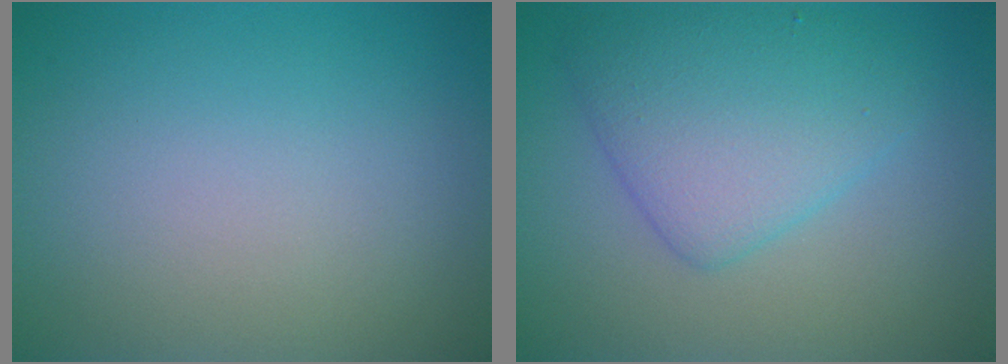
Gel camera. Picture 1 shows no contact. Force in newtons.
{"total": 5.1, "press": 5.1, "slide": 0.2}